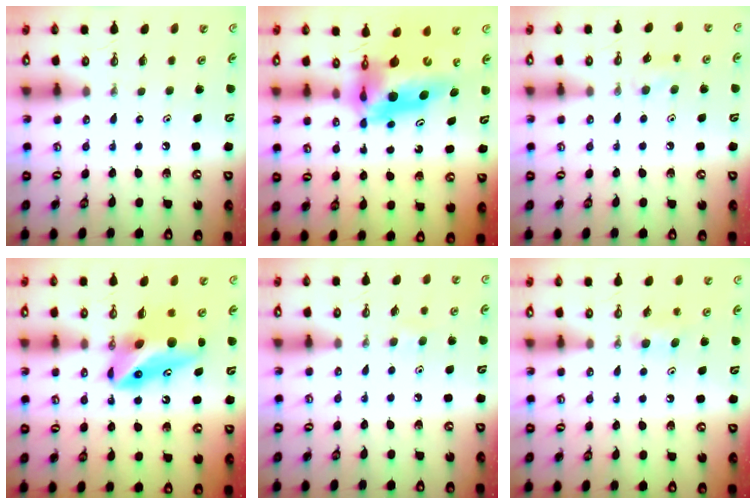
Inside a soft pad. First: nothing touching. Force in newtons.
{"total": 14.1, "press": 14.0, "slide": 1.6}
{"total": 7.8, "press": 7.0, "slide": 3.6}
{"total": 10.5, "press": 10.4, "slide": 1.6}
{"total": 4.7, "press": 4.0, "slide": 2.4}
{"total": 5.7, "press": 5.2, "slide": 2.3}